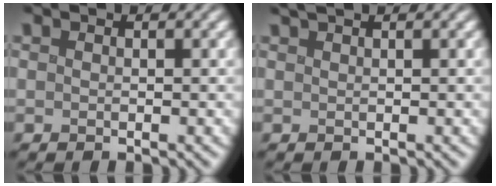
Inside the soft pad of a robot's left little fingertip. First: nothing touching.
{"total": 2.6, "force": [2.0, 0.8, 1.5], "torque": [-0.005, 0.014, 0.010]}